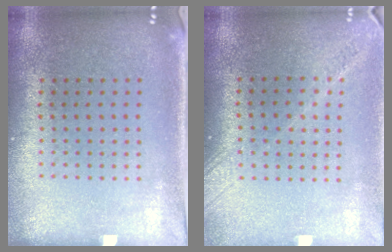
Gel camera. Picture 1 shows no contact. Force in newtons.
{"total": 1.7, "press": 1.3, "slide": 1.1}